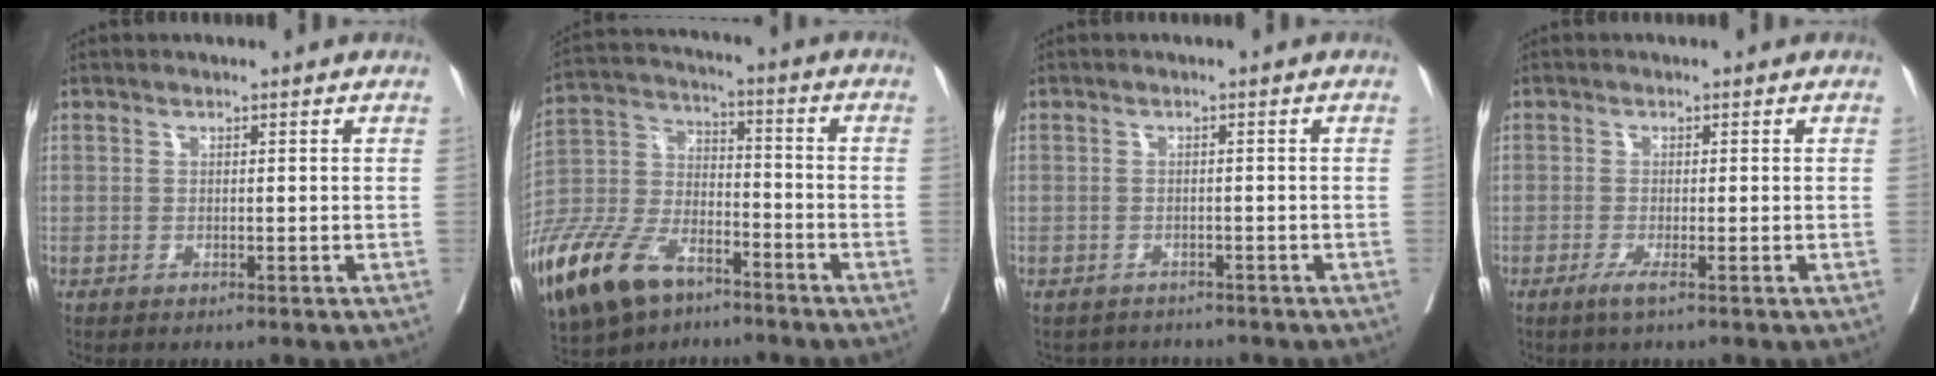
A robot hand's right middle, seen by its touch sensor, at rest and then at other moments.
{"total": 20.9, "force": [-13.5, 9.8, 12.5], "torque": [-0.330, -0.034, -0.259]}
{"total": 3.6, "force": [-3.3, 1.3, -0.3], "torque": [0.008, -0.002, -0.052]}
{"total": 1.7, "force": [-1.0, -0.2, 1.3], "torque": [-0.022, -0.009, -0.023]}